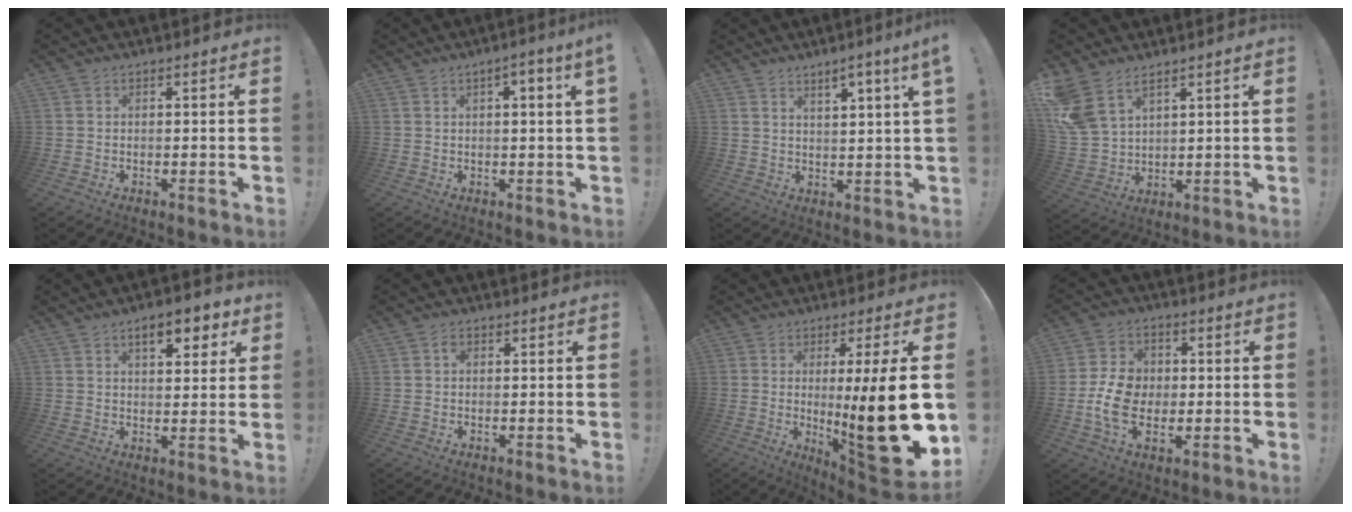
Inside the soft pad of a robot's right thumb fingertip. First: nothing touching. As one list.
[{"total": 3.4, "force": [0.9, -0.4, 3.3], "torque": [-0.045, -0.008, 0.008]}, {"total": 5.0, "force": [3.1, -0.5, 3.9], "torque": [-0.048, -0.023, 0.044]}, {"total": 9.3, "force": [6.4, 4.9, 4.6], "torque": [-0.104, -0.037, 0.130]}, {"total": 8.4, "force": [4.5, 3.5, 6.2], "torque": [-0.071, -0.017, 0.072]}, {"total": 1.2, "force": [0.2, 0.9, 0.8], "torque": [-0.009, 0.002, 0.000]}, {"total": 21.5, "force": [-0.6, 2.0, 21.4], "torque": [-0.343, -0.026, -0.010]}, {"total": 11.2, "force": [-1.7, 8.5, 7.0], "torque": [-0.120, 0.012, -0.027]}]